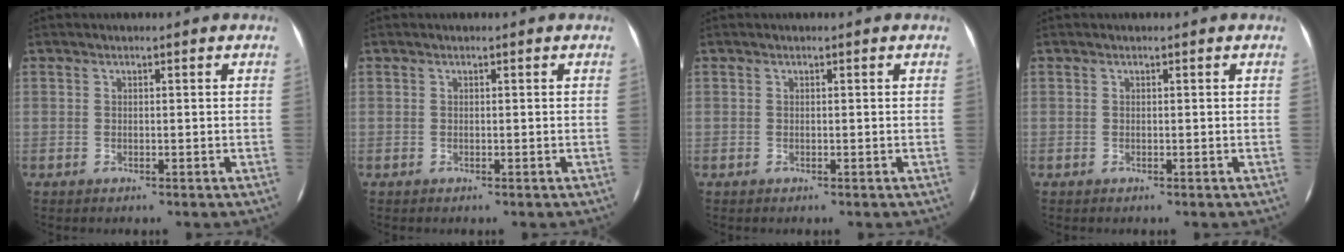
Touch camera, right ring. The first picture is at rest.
{"total": 0.0}
{"total": 0.0}
{"total": 0.0}